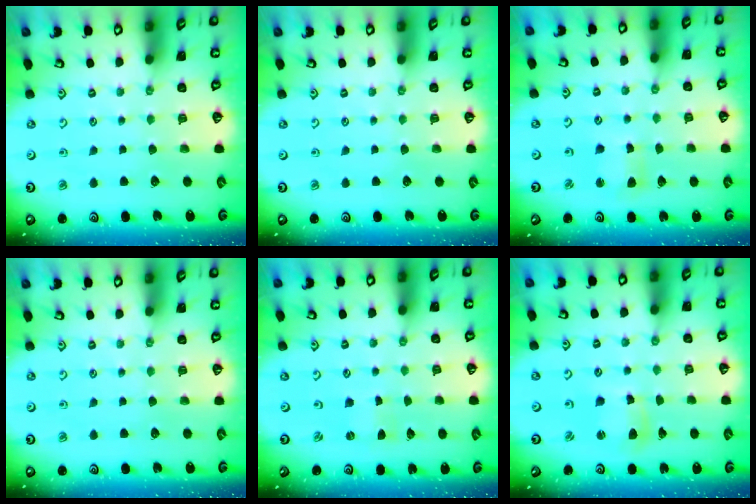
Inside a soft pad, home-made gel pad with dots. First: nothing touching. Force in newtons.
{"total": 0.0}
{"total": 5.3, "press": 5.3, "slide": 0.8}
{"total": 0.0}
{"total": 0.0}
{"total": 5.4, "press": 5.3, "slide": 0.8}